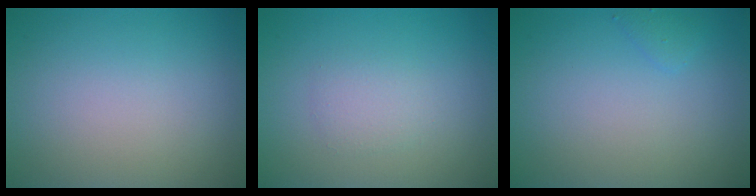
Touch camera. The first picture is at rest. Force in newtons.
{"total": 1.5, "press": 1.5, "slide": 0.1}
{"total": 0.8, "press": 0.8, "slide": 0.0}